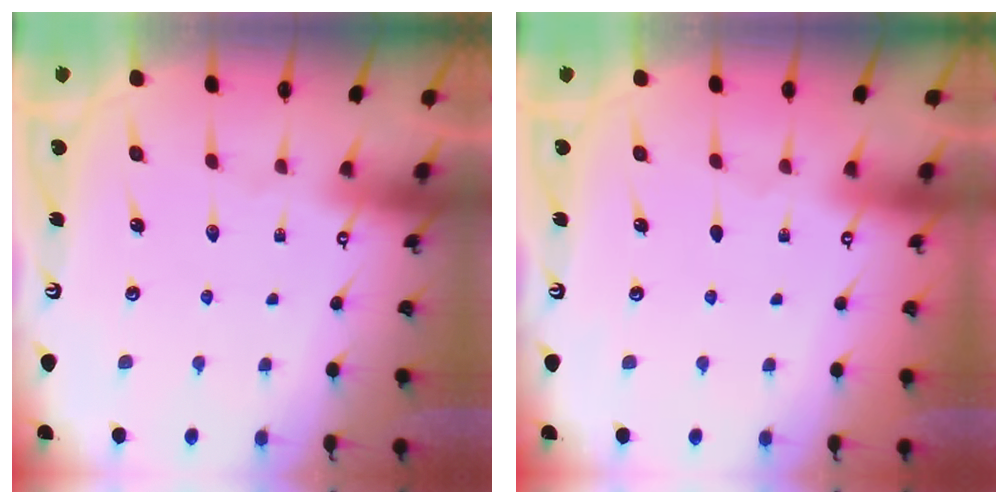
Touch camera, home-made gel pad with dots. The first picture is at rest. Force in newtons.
{"total": 0.0}